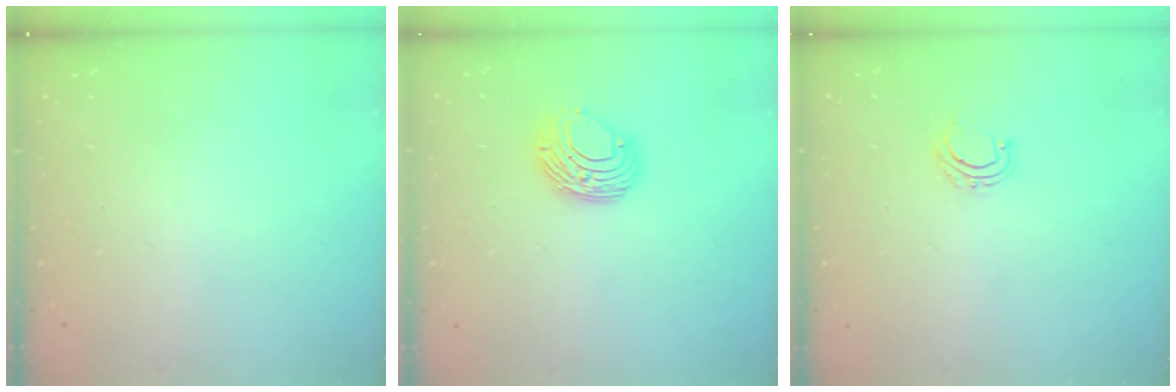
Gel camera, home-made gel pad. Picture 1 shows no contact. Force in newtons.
{"total": 8.7, "press": 8.6, "slide": 0.7}
{"total": 4.1, "press": 4.0, "slide": 0.6}